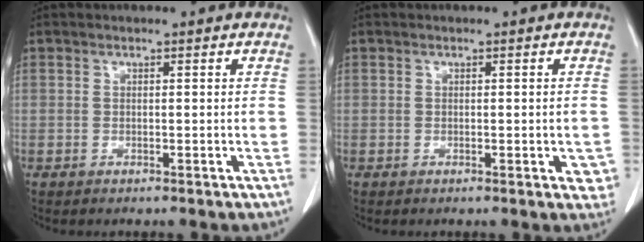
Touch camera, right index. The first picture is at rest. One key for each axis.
{"total": 3.2, "fx": -0.8, "fy": 1.3, "fz": 2.8, "tx": -0.016, "ty": 0.001, "tz": -0.005}